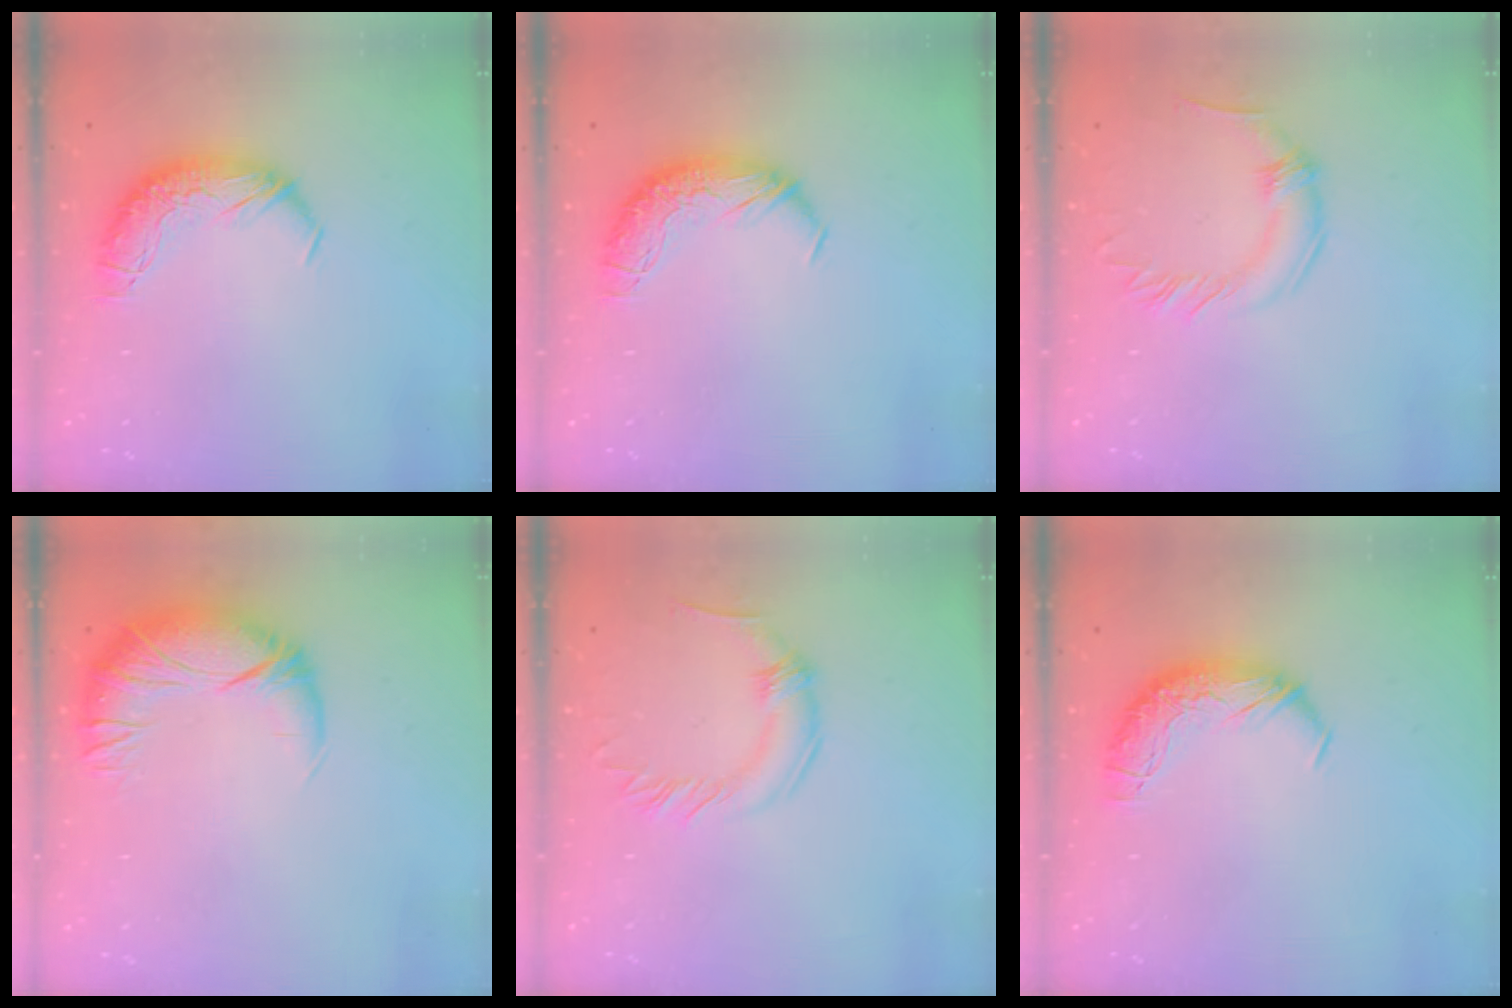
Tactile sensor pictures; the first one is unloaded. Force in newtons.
{"total": 0.0}
{"total": 0.0}
{"total": 2.7, "press": 0.9, "slide": 2.5}
{"total": 0.0}
{"total": 0.0}